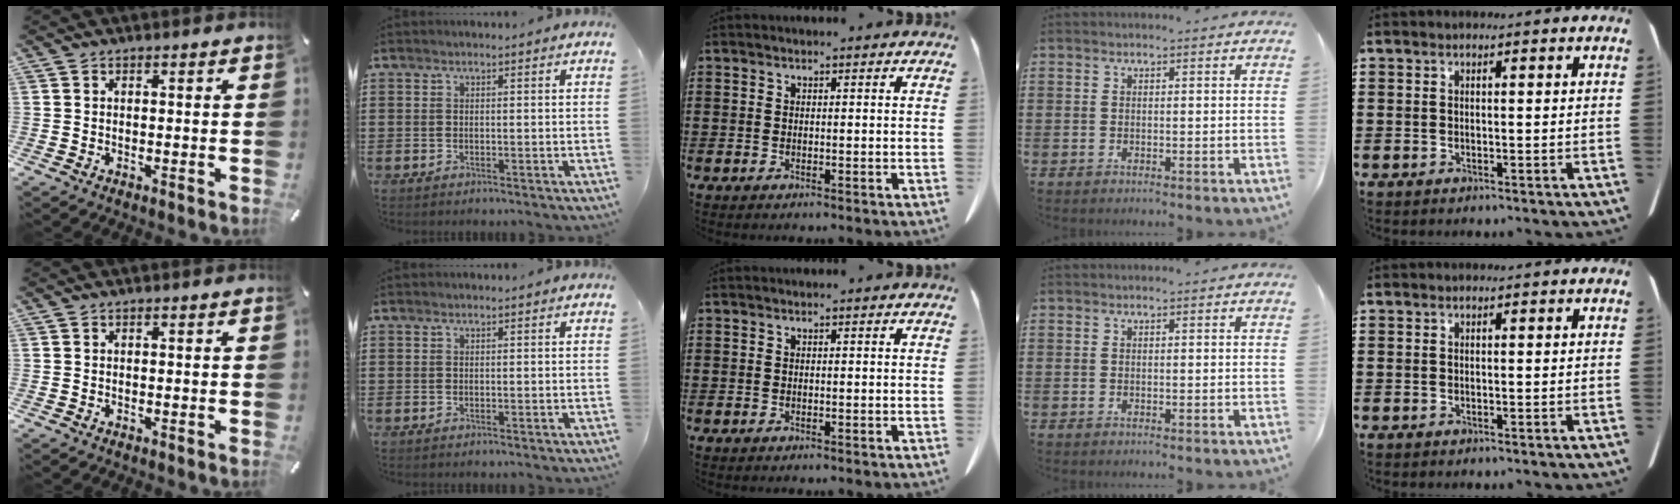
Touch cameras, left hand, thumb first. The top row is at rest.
{}